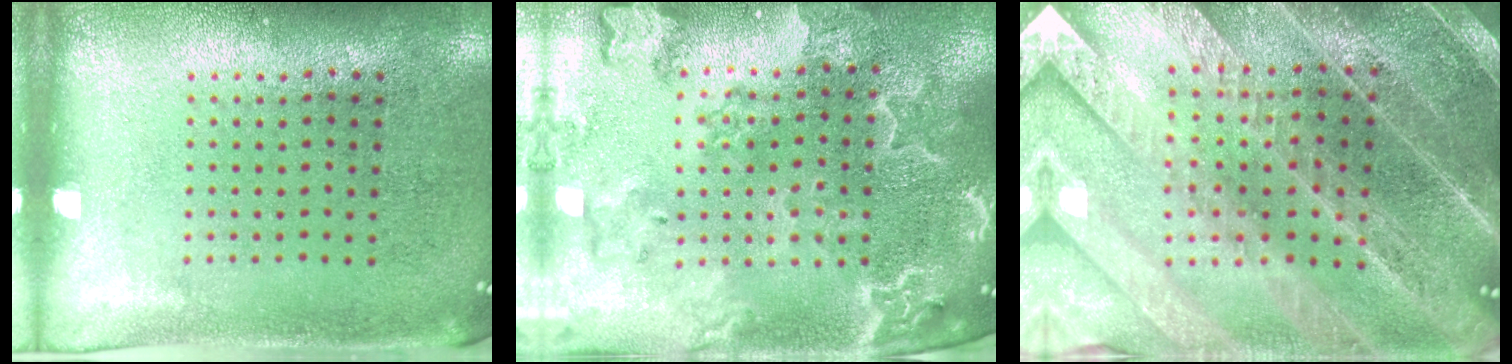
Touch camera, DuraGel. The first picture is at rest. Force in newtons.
{"total": 3.3, "press": 2.9, "slide": 1.5}
{"total": 4.0, "press": 3.7, "slide": 1.4}